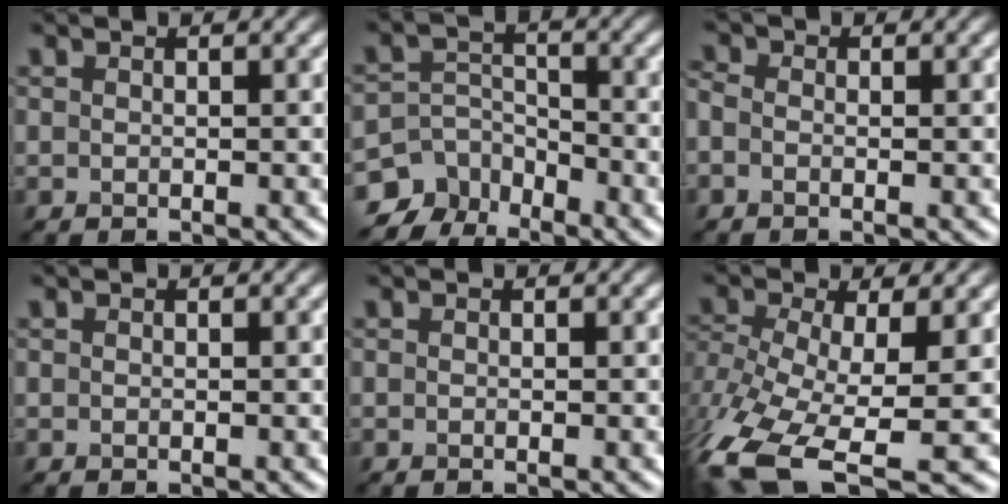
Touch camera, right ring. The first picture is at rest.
{"total": 5.7, "force": [-4.8, 3.0, 0.9], "torque": [0.000, -0.003, -0.088]}
{"total": 1.2, "force": [-0.1, 0.9, 0.8], "torque": [-0.021, 0.003, -0.017]}
{"total": 0.0}
{"total": 0.0}
{"total": 14.0, "force": [-6.9, 6.0, 10.7], "torque": [-0.266, -0.031, -0.104]}